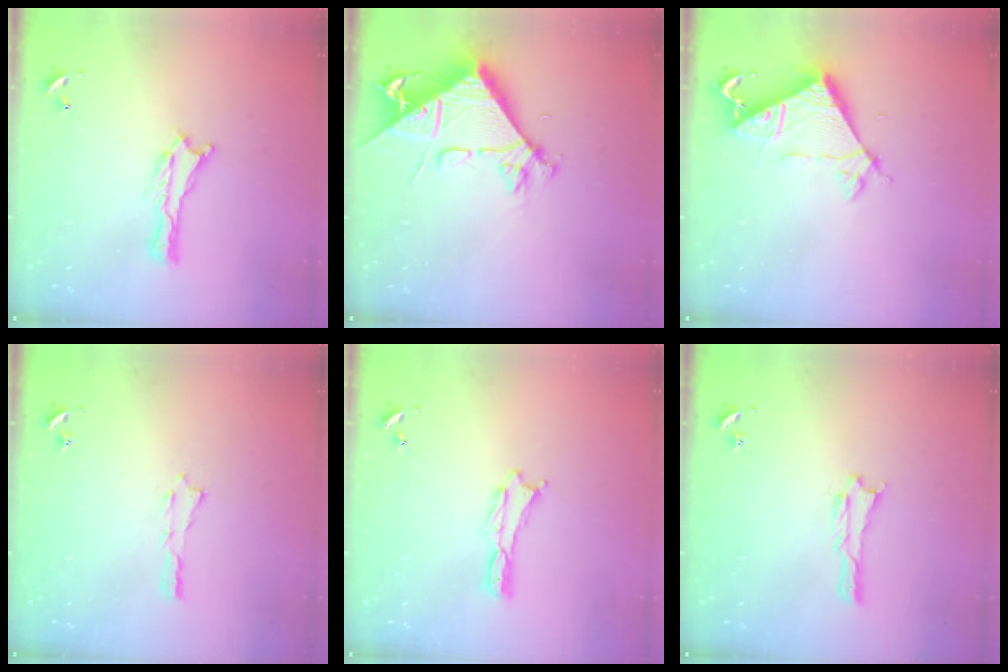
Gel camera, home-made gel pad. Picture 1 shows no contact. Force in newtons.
{"total": 10.1, "press": 10.0, "slide": 1.2}
{"total": 6.8, "press": 6.8, "slide": 0.6}
{"total": 0.0}
{"total": 0.0}
{"total": 0.6, "press": 0.6, "slide": 0.1}